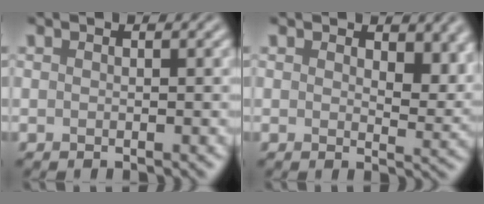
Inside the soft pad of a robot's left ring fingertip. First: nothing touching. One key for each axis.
{"total": 3.8, "fx": 1.7, "fy": 2.2, "fz": 2.6, "tx": -0.040, "ty": -0.011, "tz": 0.025}